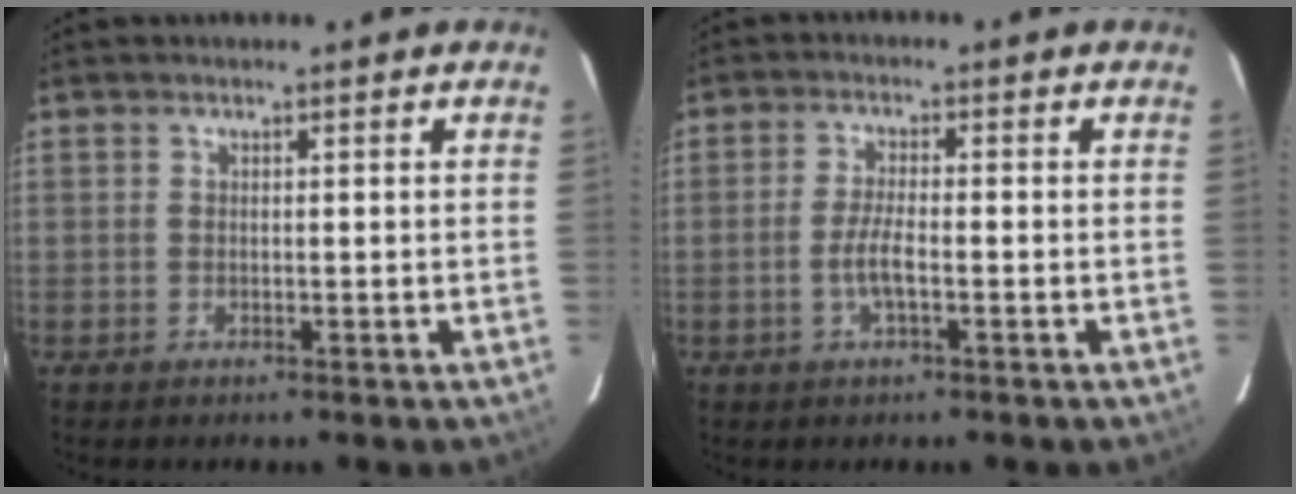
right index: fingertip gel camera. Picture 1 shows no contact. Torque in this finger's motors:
{"motor_torque": [0.44, -0.35, 0.23, 0.06]}